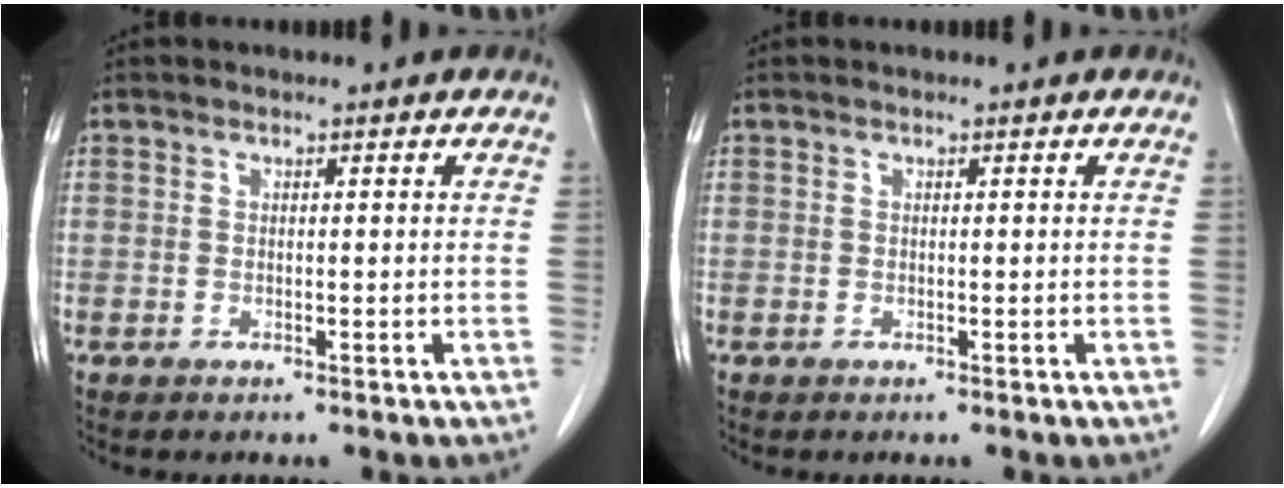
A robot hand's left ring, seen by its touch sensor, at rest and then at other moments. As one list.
[{"total": 0.0}]